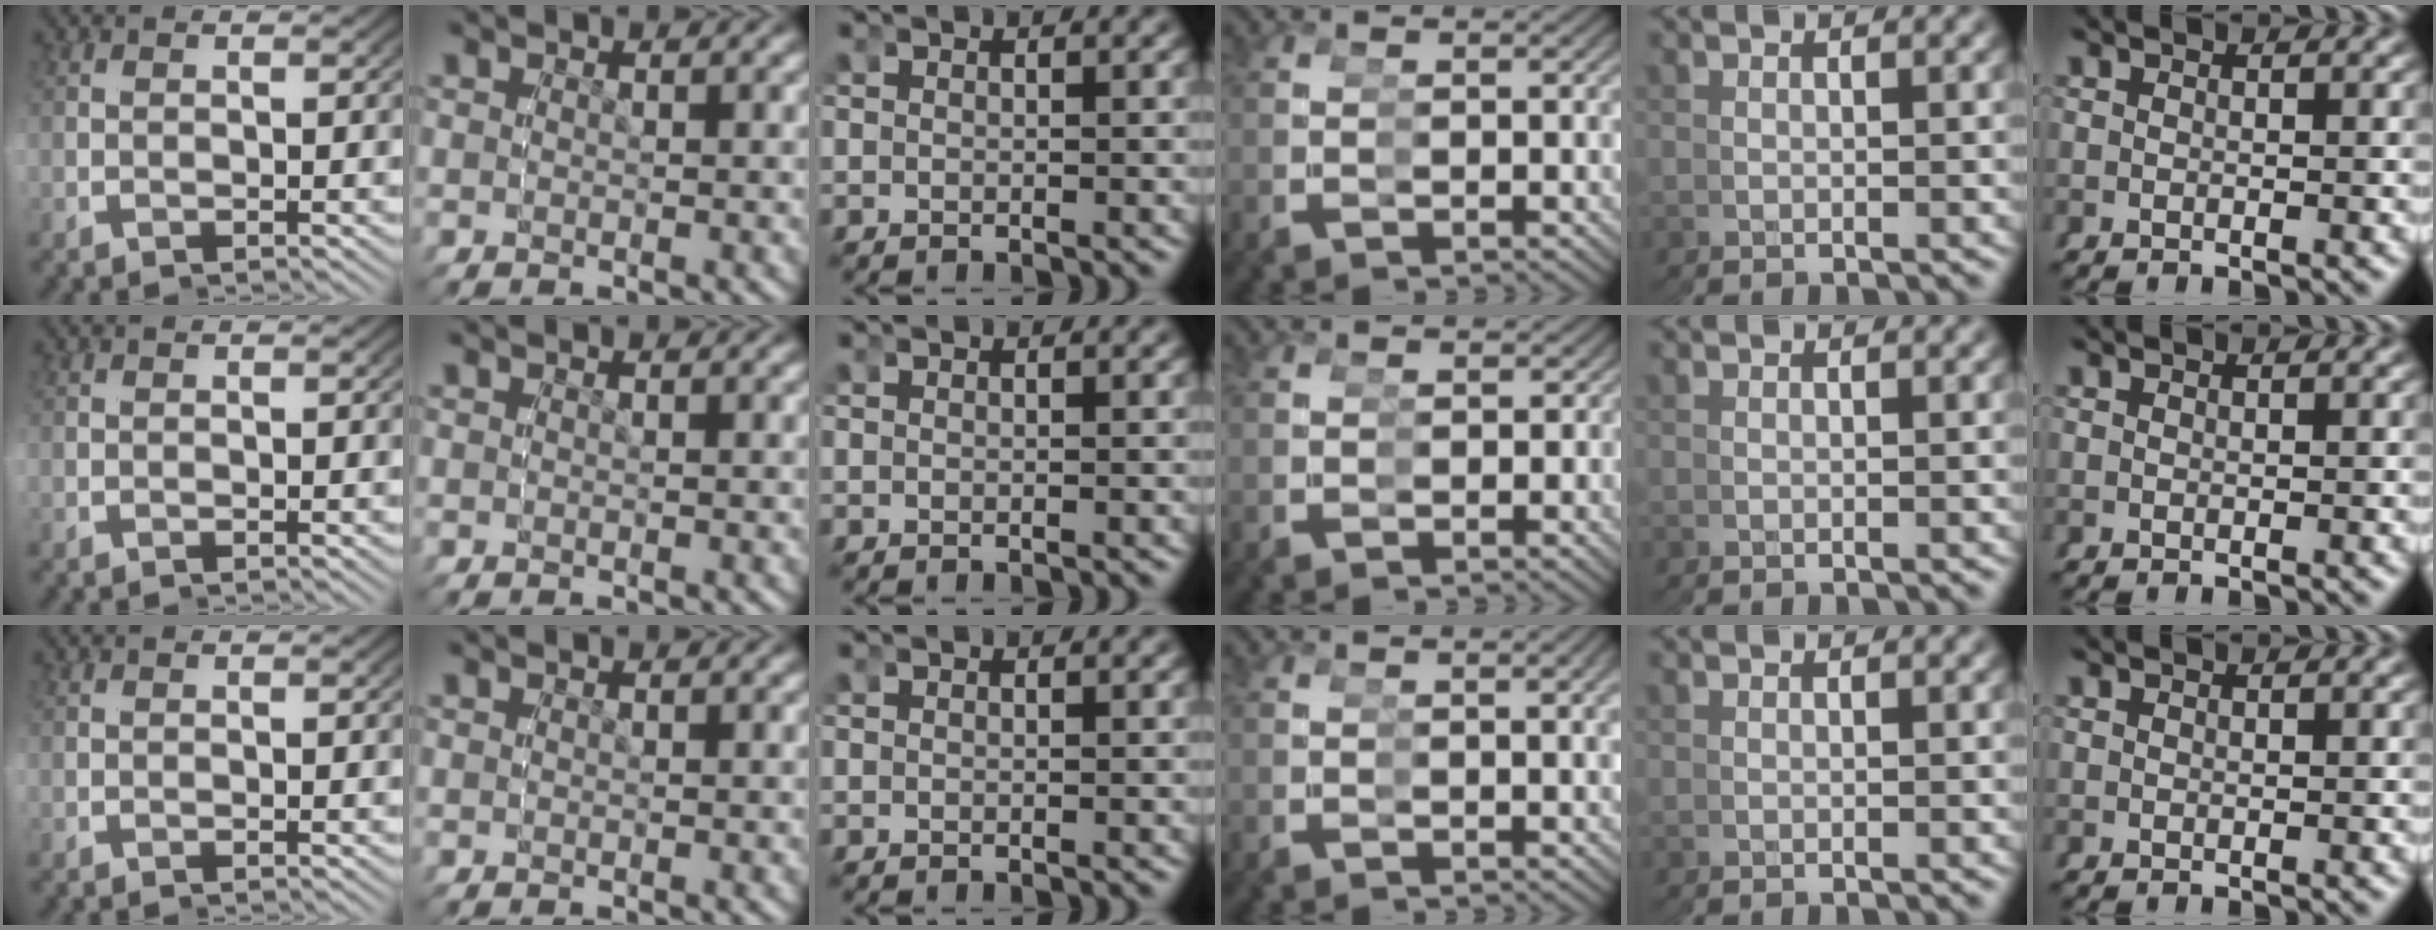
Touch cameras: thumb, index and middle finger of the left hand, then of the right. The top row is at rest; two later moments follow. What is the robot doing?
{"motion": "grasp_and_lifting", "object": "cup"}